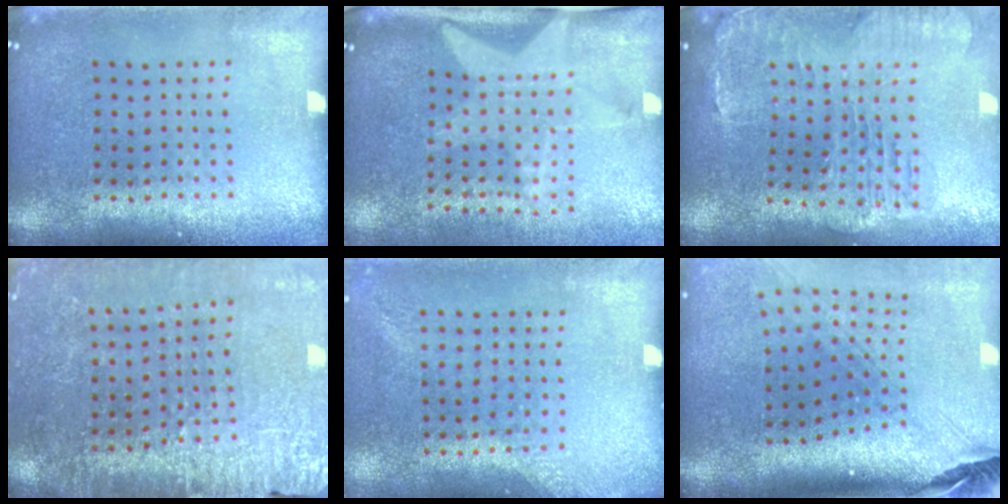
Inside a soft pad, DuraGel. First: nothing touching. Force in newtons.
{"total": 2.0, "press": 1.5, "slide": 1.4}
{"total": 1.4, "press": 1.4, "slide": 0.4}
{"total": 2.9, "press": 2.9, "slide": 0.3}
{"total": 1.4, "press": 1.1, "slide": 0.9}
{"total": 3.0, "press": 2.1, "slide": 2.1}